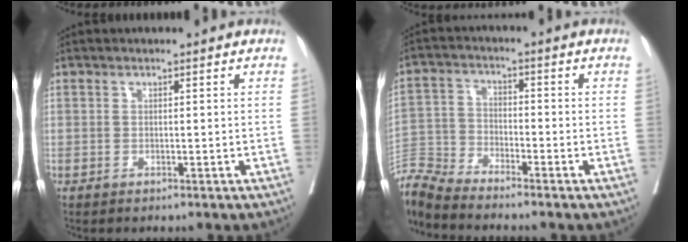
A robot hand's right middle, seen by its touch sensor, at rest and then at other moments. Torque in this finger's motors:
{"motor_torque": [-0.19, -1.01, 0.11, 0.04]}